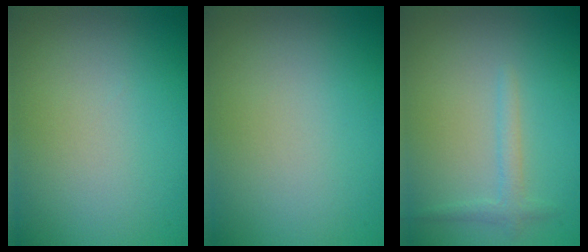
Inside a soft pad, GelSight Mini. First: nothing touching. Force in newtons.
{"total": 0.0}
{"total": 1.5, "press": 1.5, "slide": 0.2}